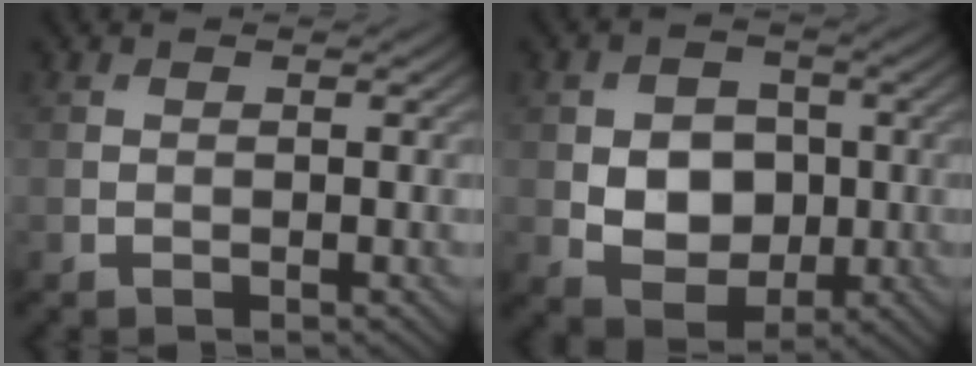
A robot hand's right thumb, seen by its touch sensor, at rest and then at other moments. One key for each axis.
{"total": 6.8, "fx": -0.4, "fy": 5.4, "fz": 4.1, "tx": -0.087, "ty": -0.004, "tz": -0.015}